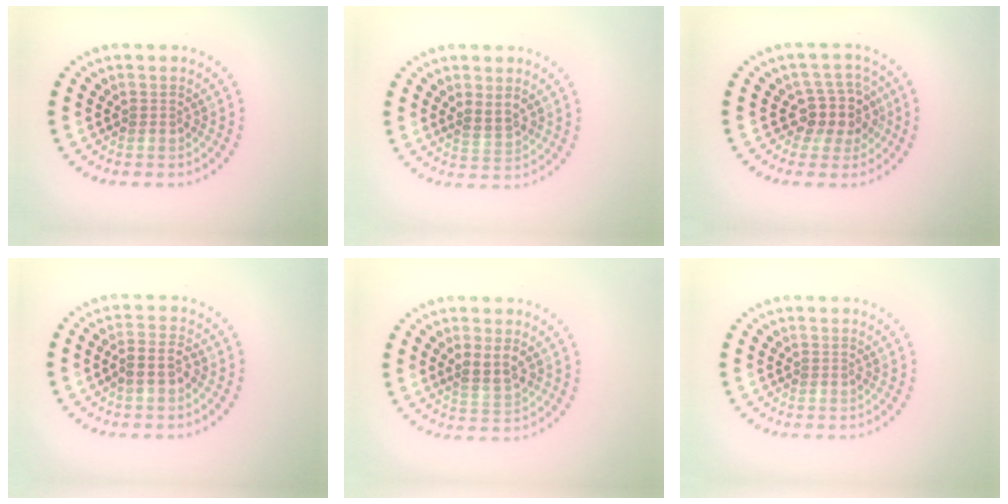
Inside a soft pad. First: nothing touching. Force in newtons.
{"total": 1.9, "press": 1.8, "slide": 0.7}
{"total": 3.6, "press": 2.9, "slide": 2.0}
{"total": 2.3, "press": 2.1, "slide": 0.9}
{"total": 2.6, "press": 2.5, "slide": 0.7}
{"total": 0.0}